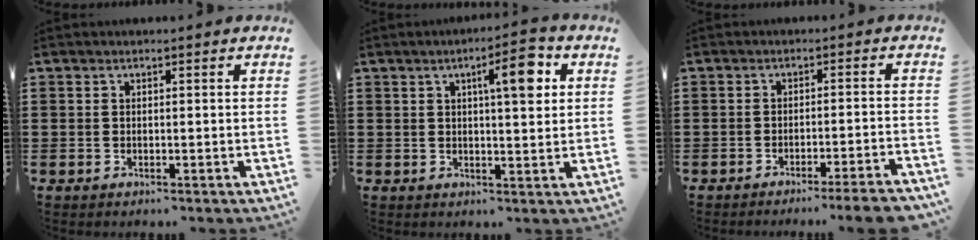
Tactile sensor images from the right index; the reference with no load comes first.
{"total": 6.5, "force": [2.4, 1.8, 5.8], "torque": [-0.088, -0.002, 0.031]}
{"total": 3.5, "force": [-3.0, -0.5, 1.8], "torque": [-0.030, -0.010, -0.058]}